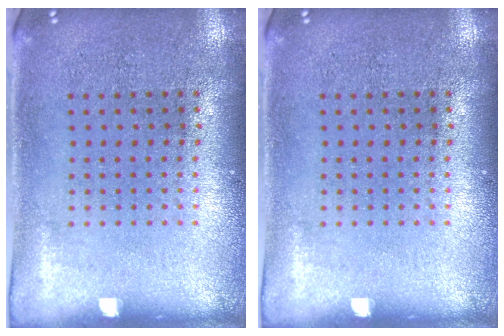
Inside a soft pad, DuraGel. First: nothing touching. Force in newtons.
{"total": 0.0}